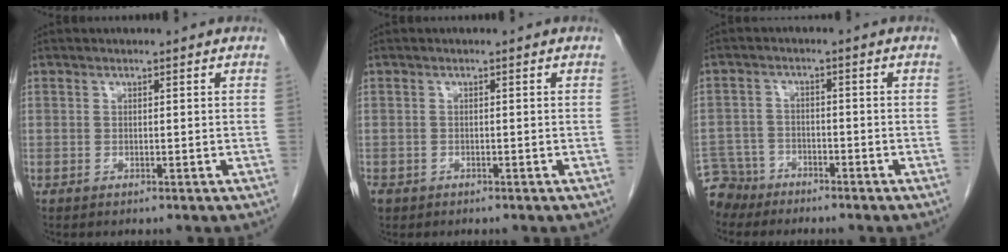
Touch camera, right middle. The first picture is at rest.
{"total": 1.5, "force": [-0.9, 1.1, 0.4], "torque": [-0.013, 0.000, -0.014]}
{"total": 5.5, "force": [-4.8, 2.6, -0.7], "torque": [0.016, -0.005, -0.092]}